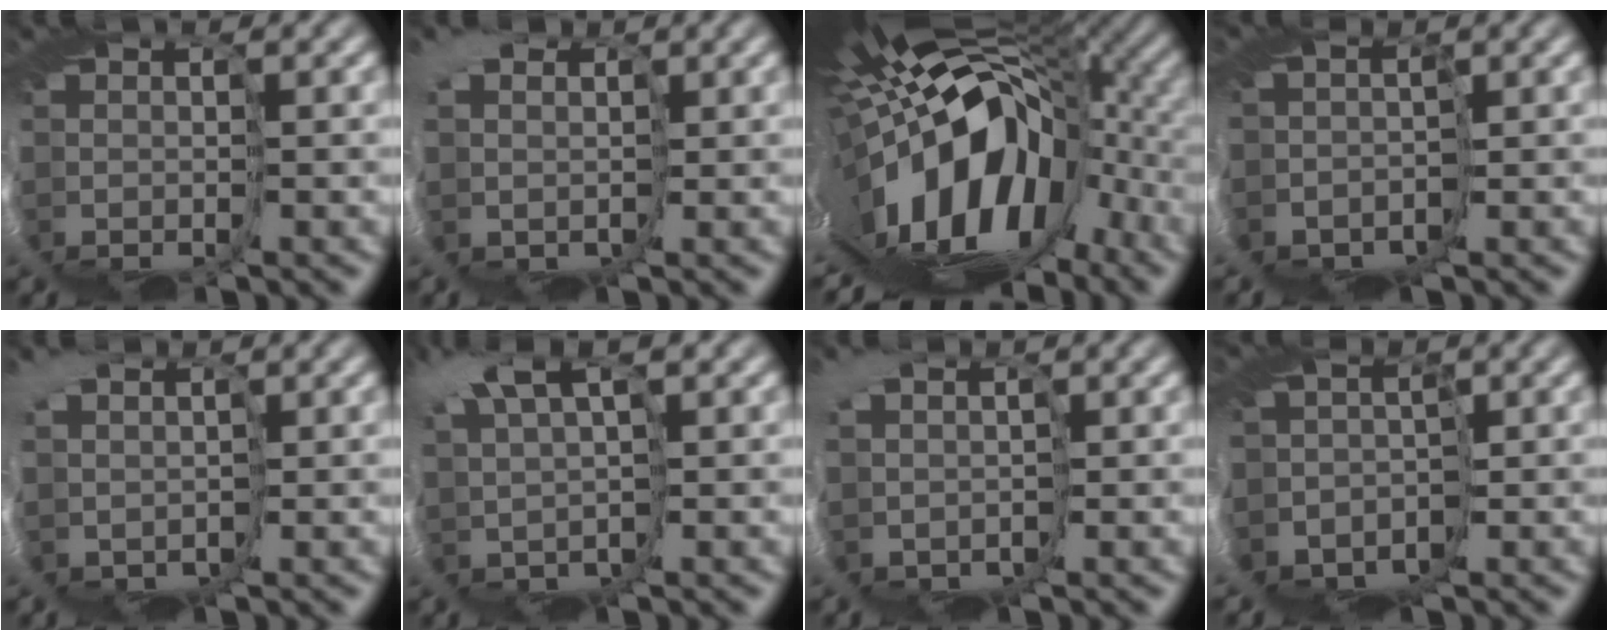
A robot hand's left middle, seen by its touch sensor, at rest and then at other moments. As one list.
[{"total": 5.5, "force": [1.5, 4.6, 2.7], "torque": [-0.054, -0.014, 0.011]}, {"total": 17.7, "force": [-1.6, 9.3, 14.9], "torque": [-0.273, -0.012, -0.045]}, {"total": 6.6, "force": [-2.1, 4.9, 3.9], "torque": [-0.076, 0.000, -0.025]}, {"total": 4.2, "force": [1.2, 3.3, 2.3], "torque": [-0.050, -0.020, 0.012]}, {"total": 4.7, "force": [3.0, 1.4, 3.3], "torque": [-0.091, 0.007, 0.041]}, {"total": 4.4, "force": [0.6, 3.5, 2.7], "torque": [-0.062, -0.021, 0.008]}, {"total": 8.7, "force": [-3.9, 6.3, 4.5], "torque": [-0.080, 0.004, -0.066]}]